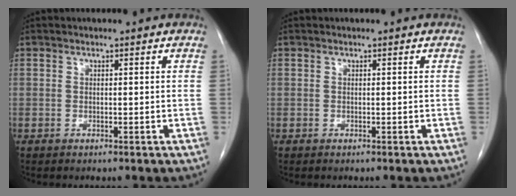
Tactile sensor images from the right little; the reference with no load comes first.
{"total": 0.0}